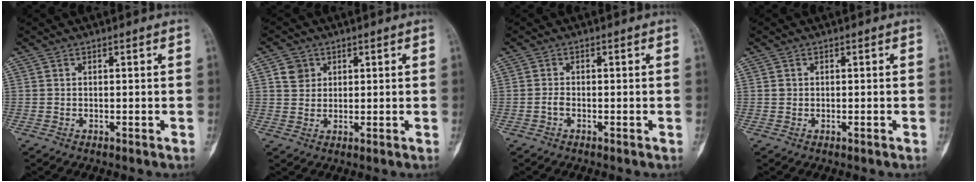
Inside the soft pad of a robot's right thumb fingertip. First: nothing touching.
{"total": 3.5, "force": [1.5, 3.0, 0.9], "torque": [0.003, -0.003, 0.025]}
{"total": 1.0, "force": [-0.5, 0.4, 0.7], "torque": [-0.015, 0.002, -0.012]}
{"total": 0.7, "force": [0.0, 0.6, 0.4], "torque": [-0.004, 0.002, 0.001]}